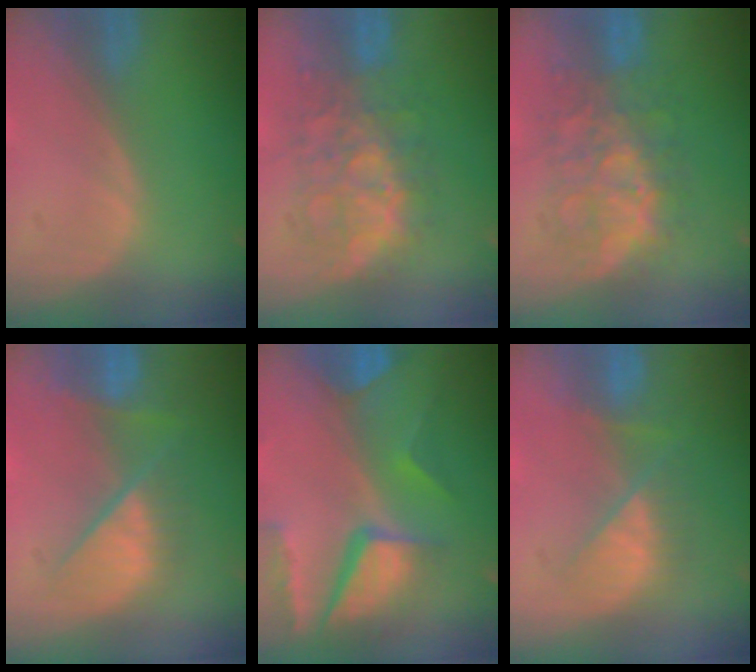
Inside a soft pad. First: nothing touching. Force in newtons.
{"total": 8.9, "press": 8.9, "slide": 0.5}
{"total": 8.9, "press": 8.9, "slide": 0.3}
{"total": 9.4, "press": 8.2, "slide": 4.7}
{"total": 11.1, "press": 9.1, "slide": 6.3}
{"total": 7.5, "press": 6.7, "slide": 3.3}